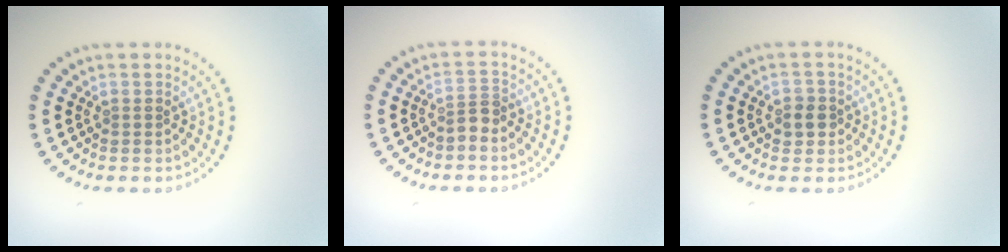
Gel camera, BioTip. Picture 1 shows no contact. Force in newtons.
{"total": 1.7, "press": 1.3, "slide": 1.1}
{"total": 1.8, "press": 1.7, "slide": 0.6}